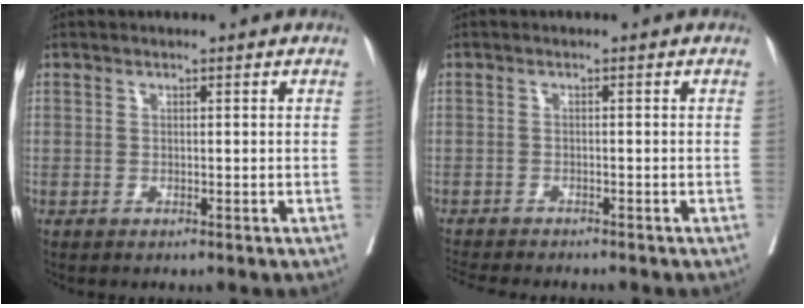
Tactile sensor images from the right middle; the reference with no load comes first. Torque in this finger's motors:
{"motor_torque": [0.33, -0.47, 0.05, 0.02]}